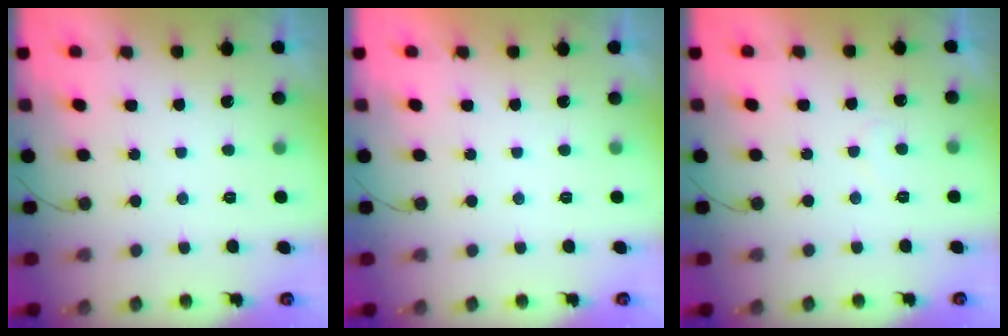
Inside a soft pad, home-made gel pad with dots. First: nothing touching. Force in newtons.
{"total": 1.9, "press": 1.9, "slide": 0.0}
{"total": 4.8, "press": 4.8, "slide": 0.2}